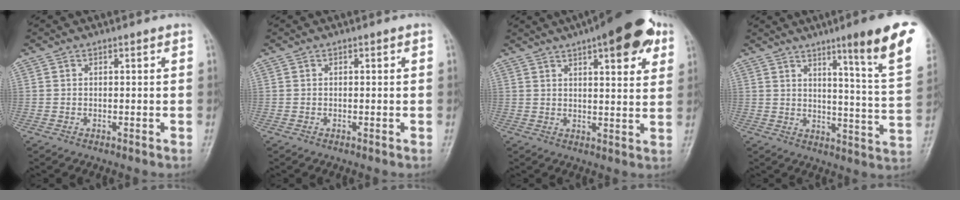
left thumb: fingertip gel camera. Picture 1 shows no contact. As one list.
[{"total": 0.0}, {"total": 15.4, "force": [8.1, 5.1, 12.0], "torque": [-0.135, -0.014, 0.104]}, {"total": 16.8, "force": [9.3, 0.9, 14.0], "torque": [-0.168, -0.054, 0.122]}]